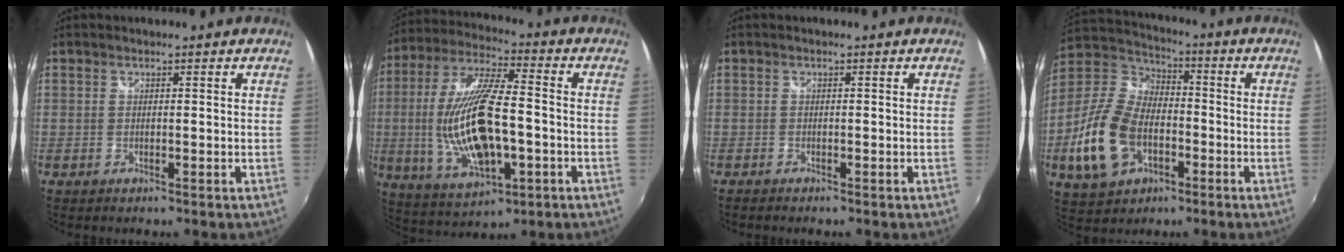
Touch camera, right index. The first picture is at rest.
{"total": 19.4, "force": [-3.1, 7.4, 17.7], "torque": [-0.360, -0.009, -0.041]}
{"total": 1.1, "force": [-1.0, 0.2, 0.3], "torque": [-0.010, -0.007, -0.021]}
{"total": 17.3, "force": [-5.6, 11.3, 11.8], "torque": [-0.278, 0.005, -0.097]}